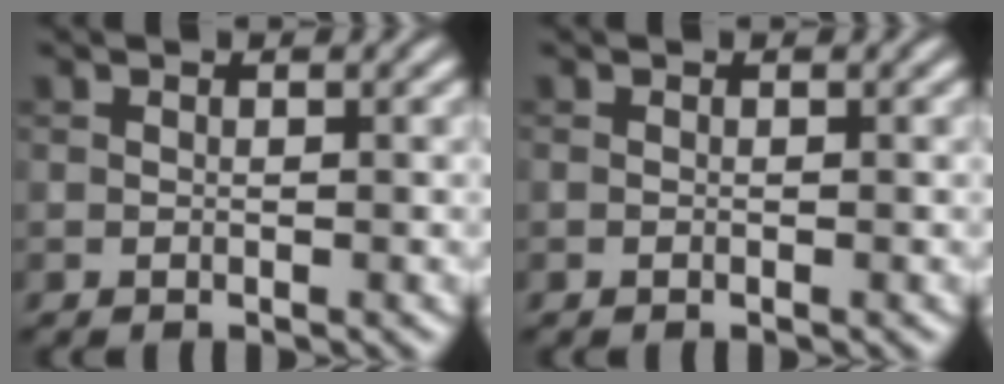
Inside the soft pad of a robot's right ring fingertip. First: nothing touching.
{"total": 0.0}